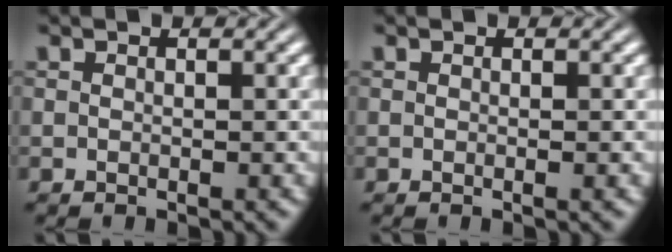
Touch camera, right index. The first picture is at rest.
{"total": 0.0}